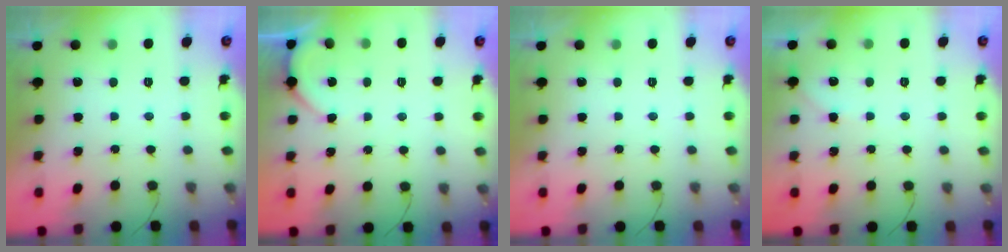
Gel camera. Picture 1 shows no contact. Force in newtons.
{"total": 2.7, "press": 2.6, "slide": 0.4}
{"total": 0.0}
{"total": 3.5, "press": 3.4, "slide": 0.6}